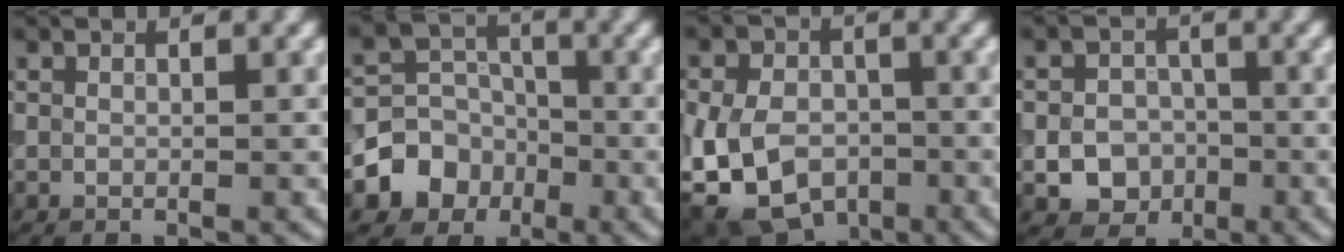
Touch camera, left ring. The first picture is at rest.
{"total": 5.3, "force": [-2.1, 4.7, 1.5], "torque": [-0.005, 0.002, -0.055]}
{"total": 13.1, "force": [-4.5, 10.4, 6.7], "torque": [-0.126, -0.018, -0.101]}
{"total": 4.7, "force": [-1.5, 4.0, 1.9], "torque": [-0.011, -0.003, -0.043]}